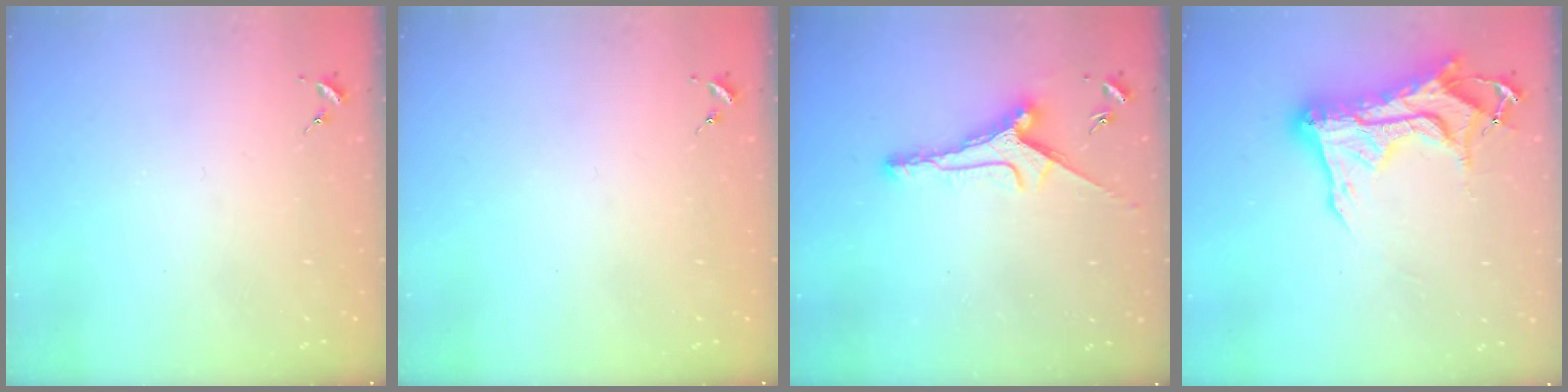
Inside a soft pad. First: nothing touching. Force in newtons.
{"total": 0.0}
{"total": 8.4, "press": 8.4, "slide": 0.4}
{"total": 20.5, "press": 20.4, "slide": 2.1}